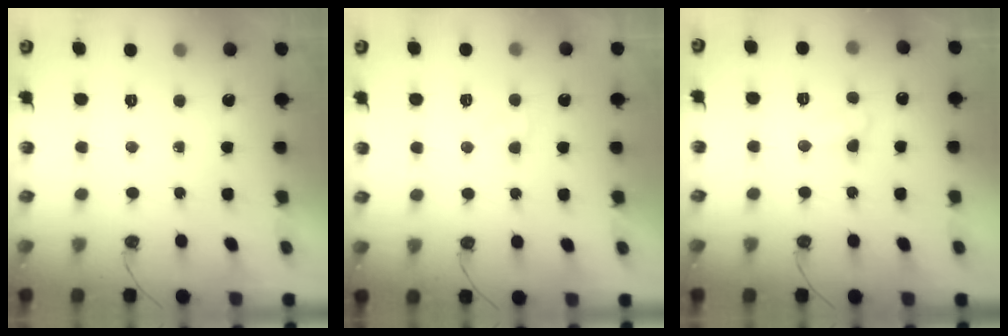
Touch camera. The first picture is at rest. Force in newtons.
{"total": 2.7, "press": 2.7, "slide": 0.4}
{"total": 5.5, "press": 5.4, "slide": 0.6}